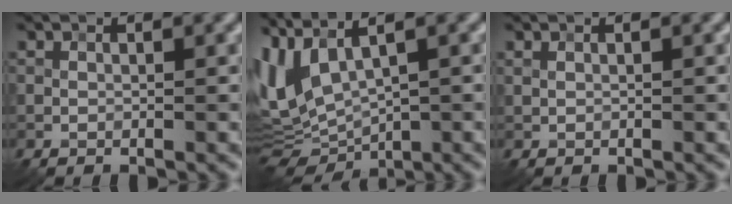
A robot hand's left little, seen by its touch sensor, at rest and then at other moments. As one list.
[{"total": 7.0, "force": [1.3, 2.9, 6.2], "torque": [-0.137, -0.003, 0.032]}, {"total": 0.0}]